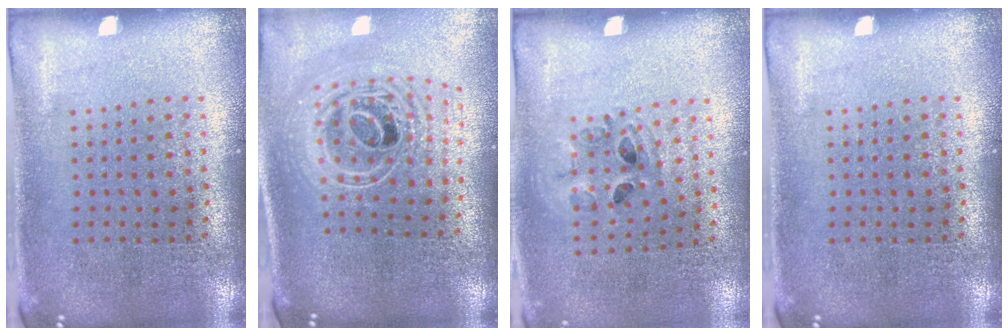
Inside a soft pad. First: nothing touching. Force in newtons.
{"total": 2.5, "press": 1.8, "slide": 1.8}
{"total": 0.9, "press": 0.9, "slide": 0.2}
{"total": 0.0}